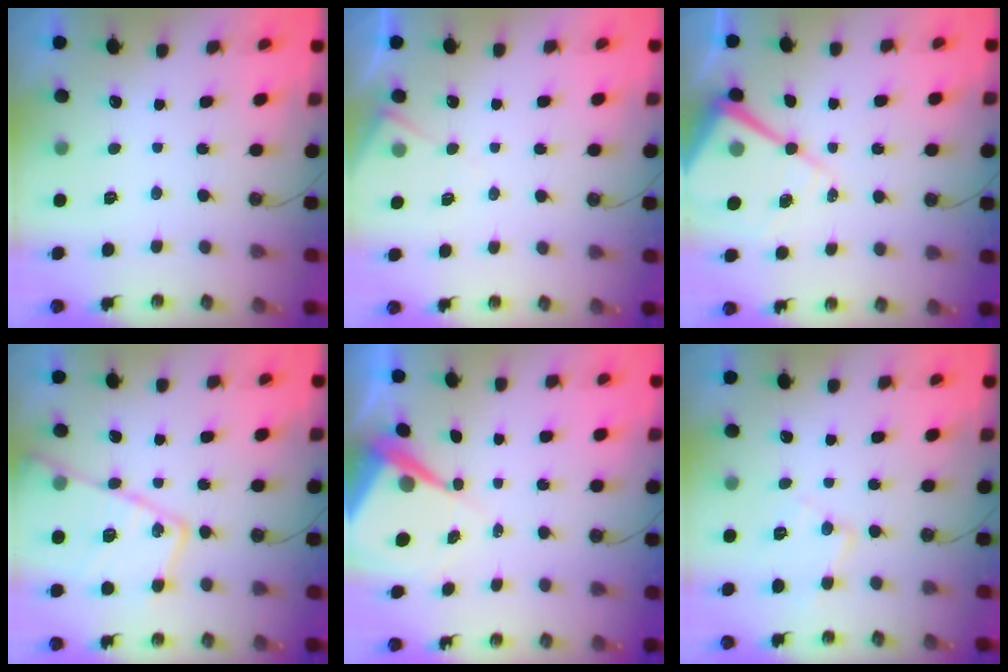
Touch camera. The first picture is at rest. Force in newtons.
{"total": 6.0, "press": 6.0, "slide": 0.9}
{"total": 13.3, "press": 13.2, "slide": 1.4}
{"total": 20.5, "press": 20.4, "slide": 2.1}
{"total": 7.6, "press": 7.6, "slide": 0.6}
{"total": 8.4, "press": 8.4, "slide": 0.7}